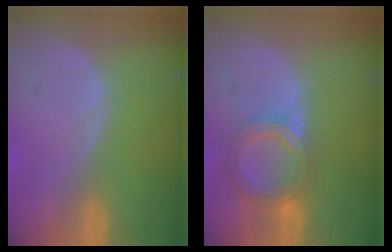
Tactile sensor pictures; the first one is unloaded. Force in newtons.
{"total": 6.5, "press": 5.8, "slide": 3.1}